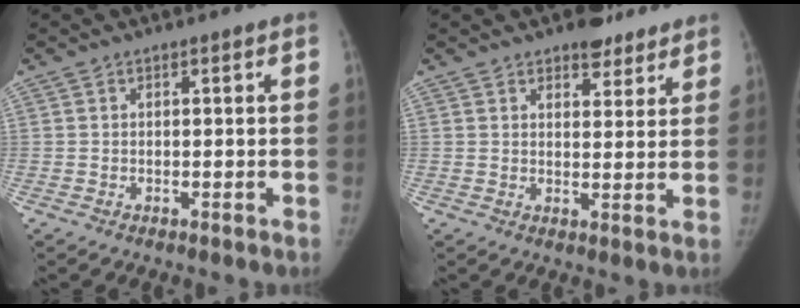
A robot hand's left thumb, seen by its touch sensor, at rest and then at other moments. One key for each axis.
{"total": 5.4, "fx": 4.2, "fy": 2.9, "fz": 2.0, "tx": 0.003, "ty": -0.024, "tz": 0.060}